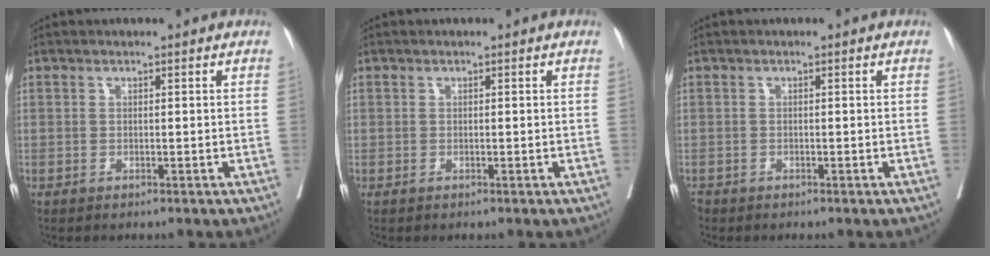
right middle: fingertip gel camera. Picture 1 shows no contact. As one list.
[{"total": 0.0}, {"total": 1.2, "force": [-0.9, 0.7, 0.2], "torque": [-0.009, -0.004, -0.015]}]